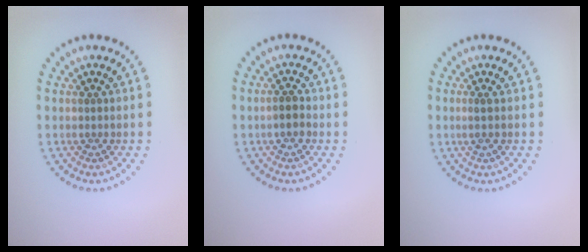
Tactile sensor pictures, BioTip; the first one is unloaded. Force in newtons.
{"total": 1.3, "press": 1.2, "slide": 0.6}
{"total": 0.6, "press": 0.3, "slide": 0.5}